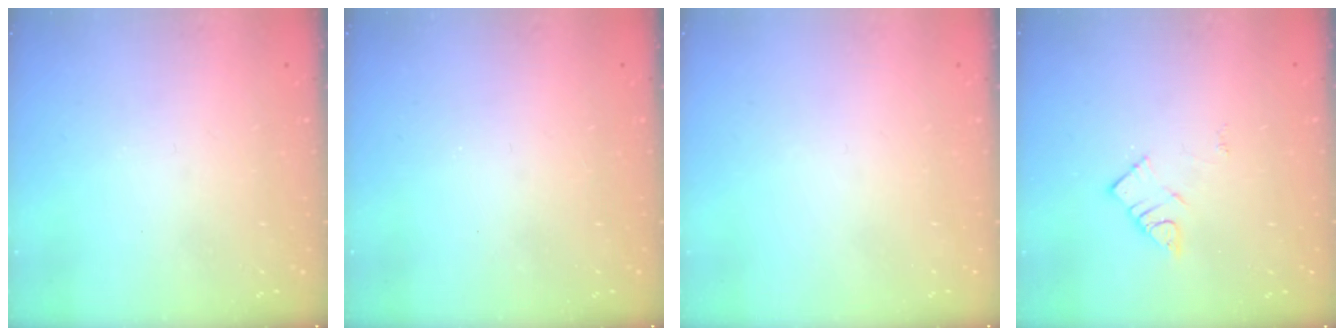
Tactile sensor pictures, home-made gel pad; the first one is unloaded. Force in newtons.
{"total": 1.6, "press": 1.6, "slide": 0.2}
{"total": 1.5, "press": 1.5, "slide": 0.1}
{"total": 5.3, "press": 5.3, "slide": 0.2}